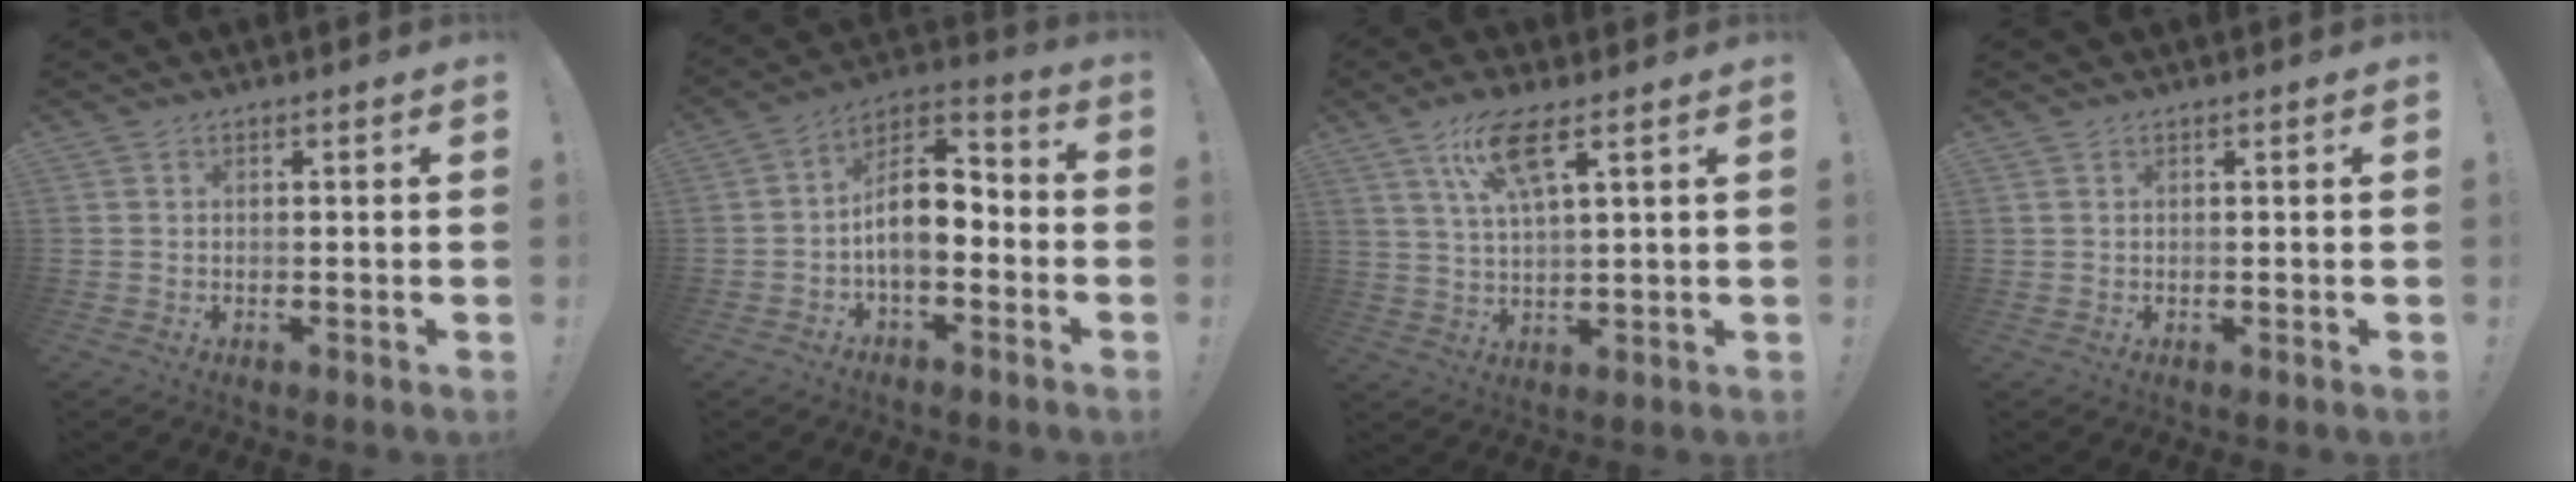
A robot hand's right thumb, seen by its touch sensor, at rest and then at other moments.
{"total": 11.0, "force": [-2.1, 6.1, 8.9], "torque": [-0.151, 0.010, -0.036]}
{"total": 10.0, "force": [5.5, 2.2, 8.1], "torque": [-0.155, -0.009, 0.099]}
{"total": 0.0}